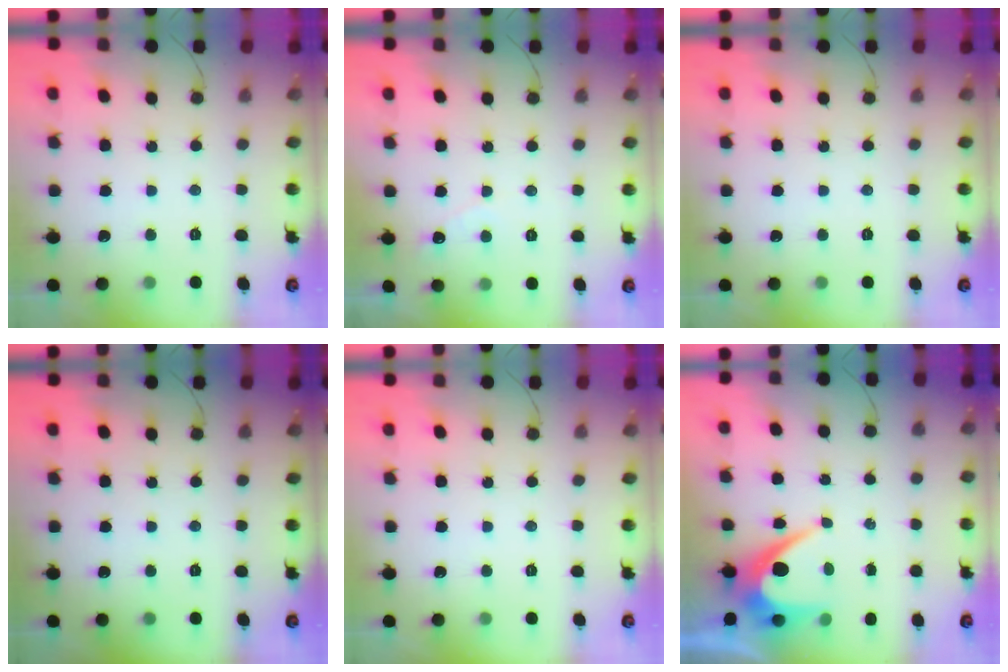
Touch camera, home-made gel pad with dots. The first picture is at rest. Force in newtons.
{"total": 2.9, "press": 2.9, "slide": 0.3}
{"total": 0.0}
{"total": 0.0}
{"total": 0.0}
{"total": 7.2, "press": 7.2, "slide": 0.4}